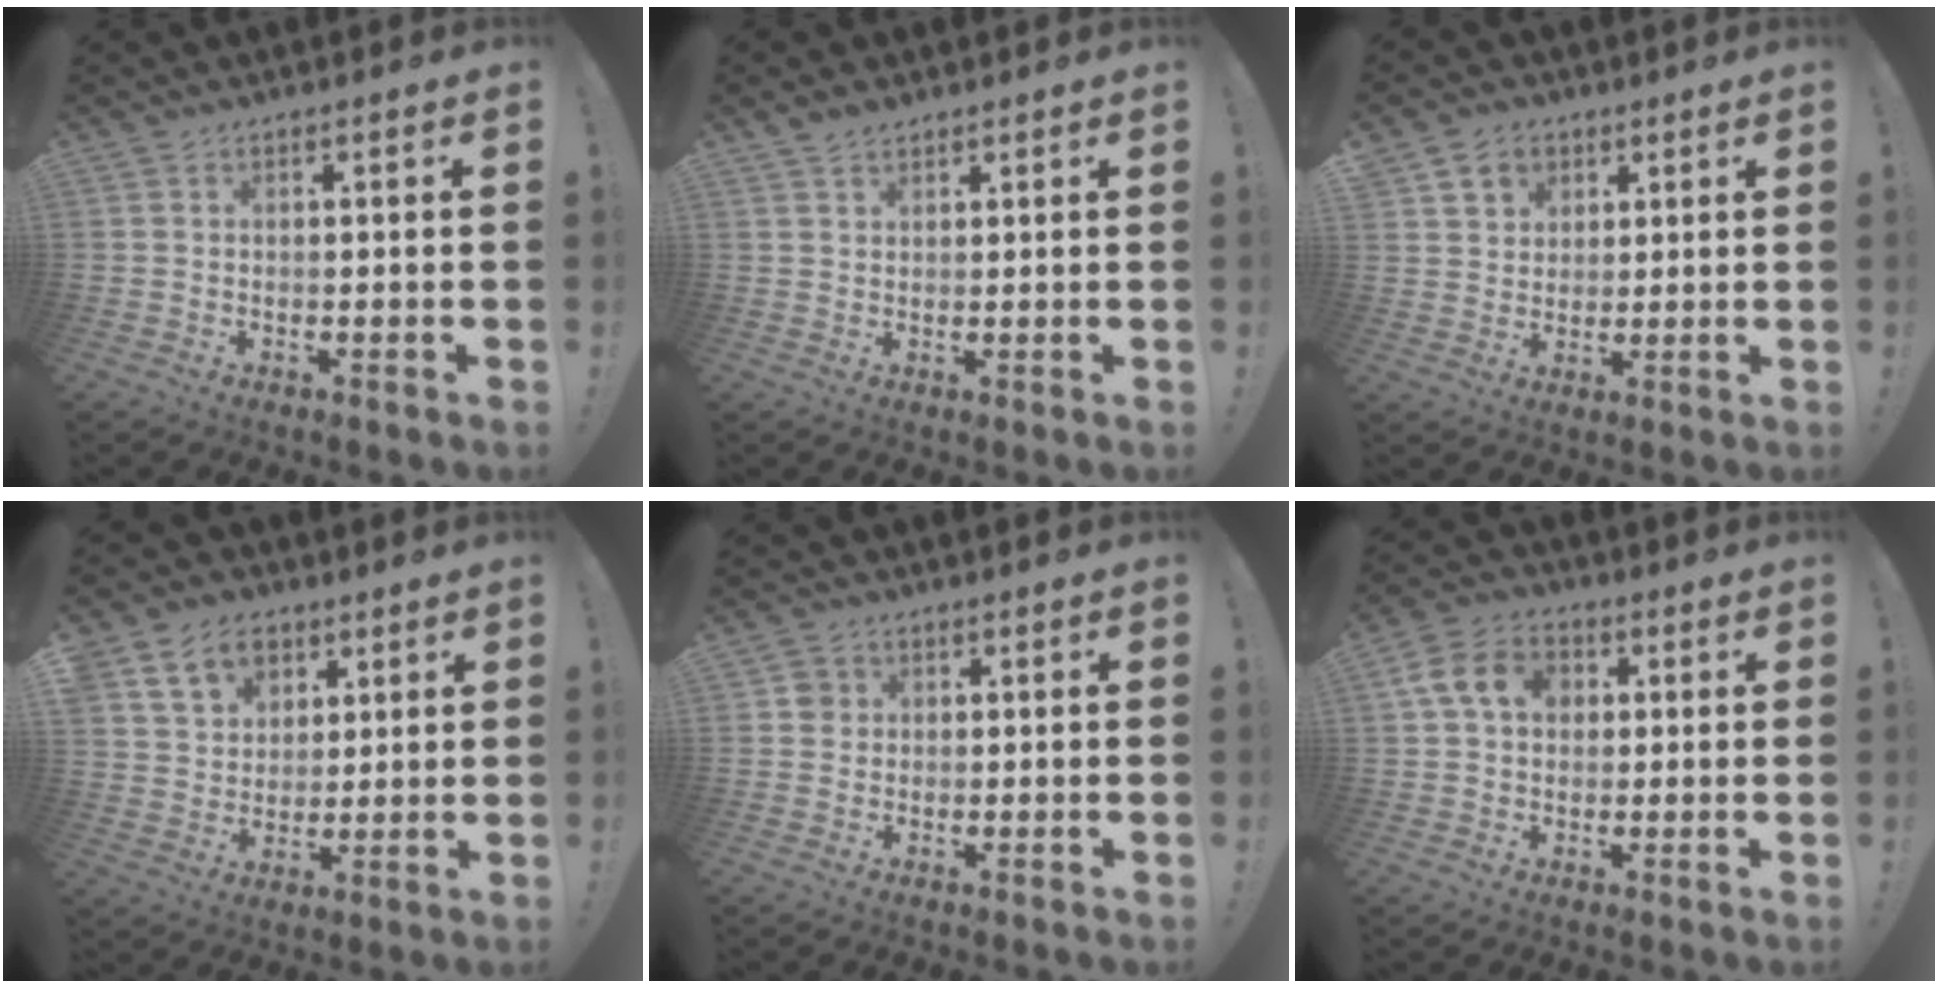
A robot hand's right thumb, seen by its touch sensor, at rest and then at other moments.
{"total": 2.3, "force": [2.0, 0.8, 0.8], "torque": [-0.014, -0.010, 0.037]}
{"total": 6.8, "force": [3.3, 5.7, 1.4], "torque": [-0.021, -0.017, 0.067]}
{"total": 12.6, "force": [6.4, 9.6, 5.1], "torque": [-0.074, -0.026, 0.126]}
{"total": 3.0, "force": [0.6, 2.8, 0.7], "torque": [-0.003, 0.004, 0.011]}
{"total": 11.4, "force": [2.6, 8.6, 6.9], "torque": [-0.122, 0.017, 0.051]}